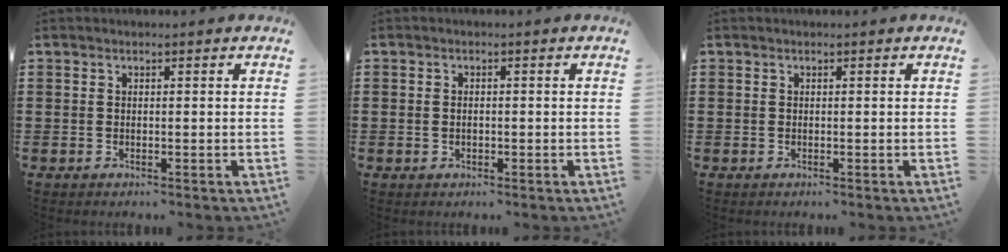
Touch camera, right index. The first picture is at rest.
{"total": 1.0, "force": [-0.1, 0.7, 0.7], "torque": [-0.016, 0.004, -0.004]}
{"total": 0.0}